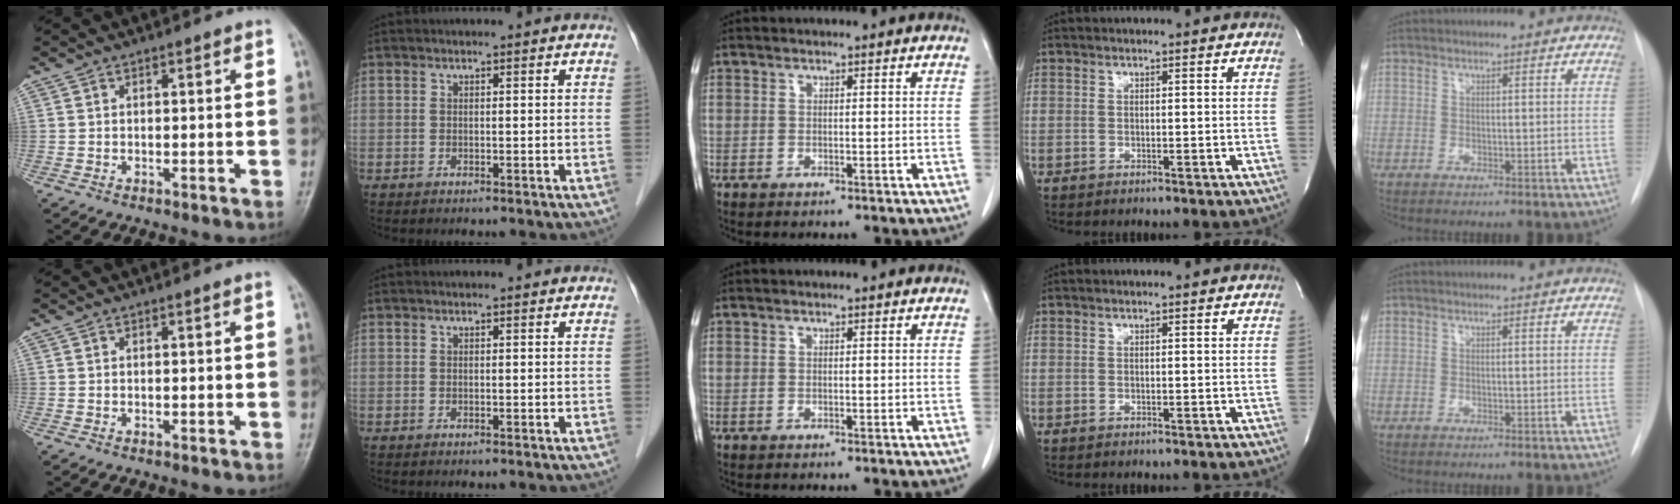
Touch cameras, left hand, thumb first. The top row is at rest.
{}